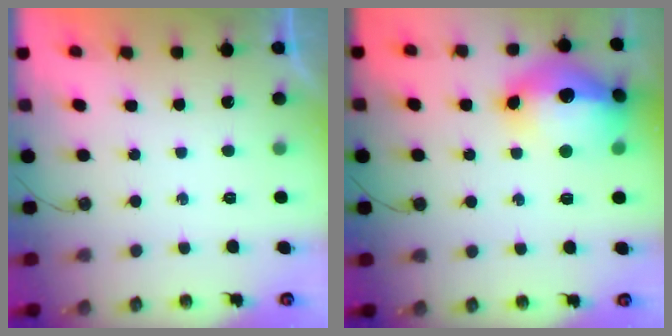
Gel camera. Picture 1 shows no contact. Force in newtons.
{"total": 19.8, "press": 19.7, "slide": 1.8}